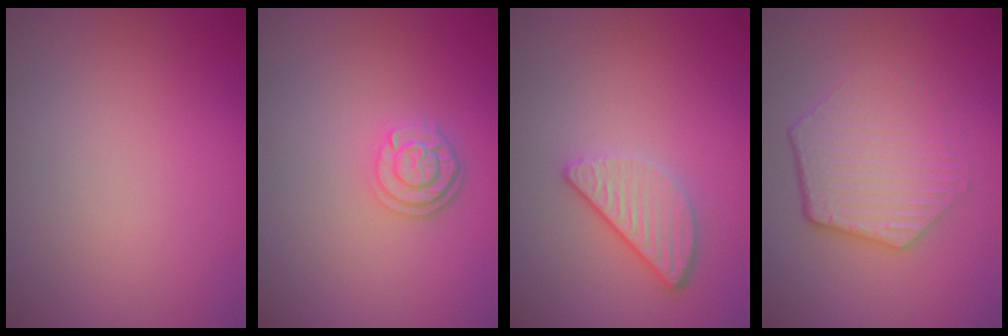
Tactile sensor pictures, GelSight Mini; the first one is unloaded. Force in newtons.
{"total": 2.6, "press": 2.2, "slide": 1.4}
{"total": 3.3, "press": 2.7, "slide": 1.8}
{"total": 4.5, "press": 3.3, "slide": 3.1}